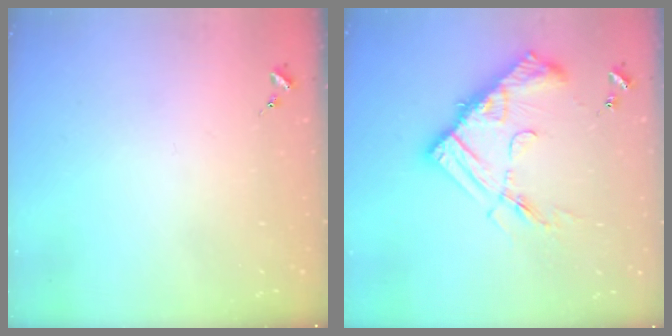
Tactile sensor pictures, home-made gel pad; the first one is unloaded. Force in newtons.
{"total": 16.6, "press": 16.6, "slide": 1.1}